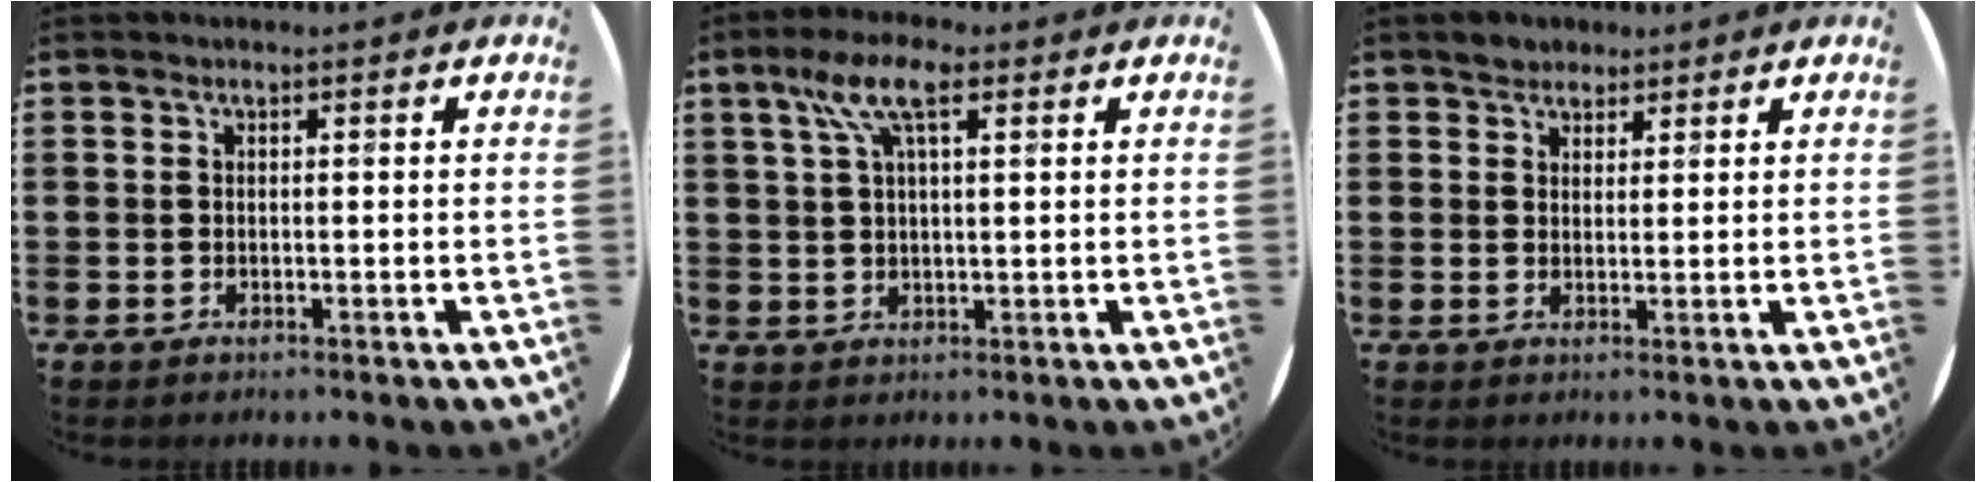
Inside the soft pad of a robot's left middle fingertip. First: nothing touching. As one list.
[{"total": 6.6, "force": [3.3, 2.3, 5.2], "torque": [-0.105, 0.010, 0.054]}, {"total": 2.2, "force": [1.9, 1.1, -0.1], "torque": [0.006, 0.002, 0.036]}]